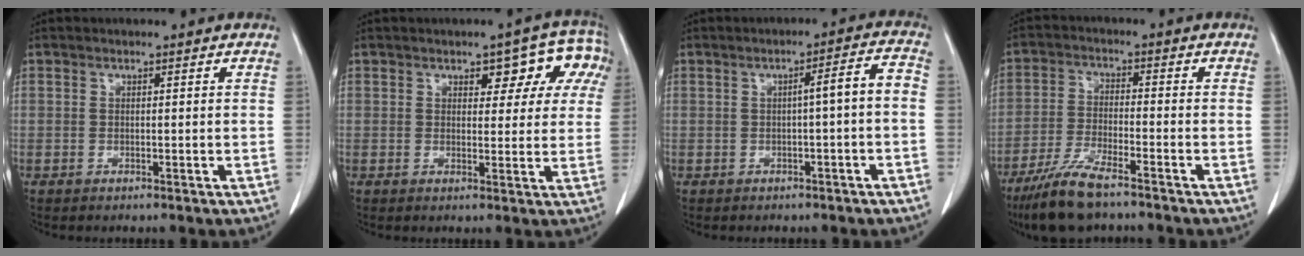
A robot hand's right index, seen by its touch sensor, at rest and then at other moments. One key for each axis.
{"total": 7.1, "fx": 3.4, "fy": 4.0, "fz": 4.7, "tx": -0.042, "ty": 0.018, "tz": 0.032}
{"total": 4.3, "fx": -0.8, "fy": 0.1, "fz": 4.2, "tx": -0.056, "ty": 0.016, "tz": -0.011}
{"total": 9.1, "fx": -6.9, "fy": 1.5, "fz": 5.7, "tx": -0.117, "ty": -0.023, "tz": -0.131}